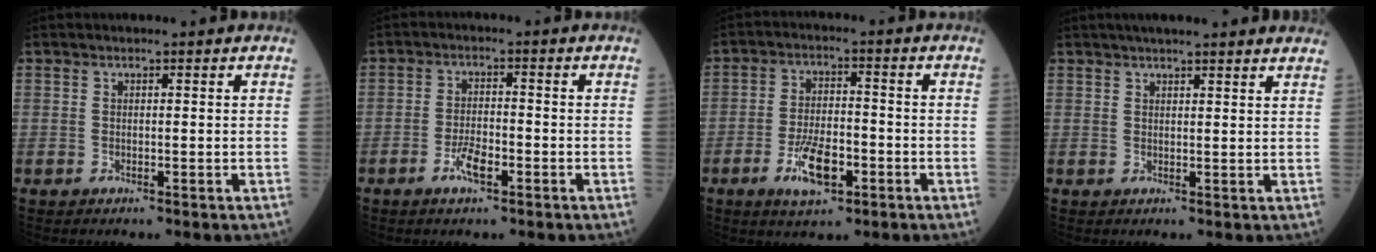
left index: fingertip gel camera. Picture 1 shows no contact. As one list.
[{"total": 3.8, "force": [-2.1, 1.1, 3.0], "torque": [-0.061, 0.002, -0.040]}, {"total": 7.4, "force": [-3.4, 2.8, 6.0], "torque": [-0.120, -0.002, -0.060]}, {"total": 12.1, "force": [10.8, 1.0, 5.5], "torque": [-0.068, 0.026, 0.122]}]